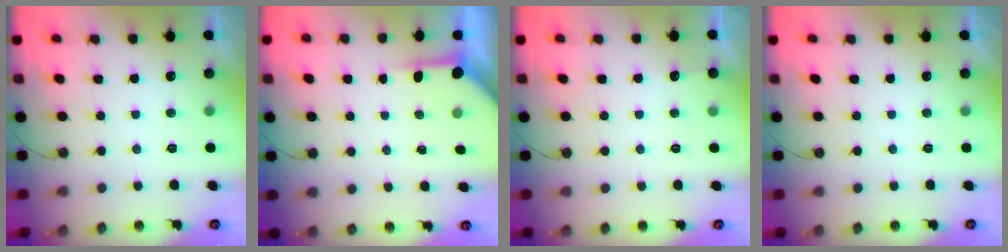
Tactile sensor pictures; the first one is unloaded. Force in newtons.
{"total": 3.9, "press": 3.9, "slide": 0.4}
{"total": 2.8, "press": 2.8, "slide": 0.4}
{"total": 0.0}